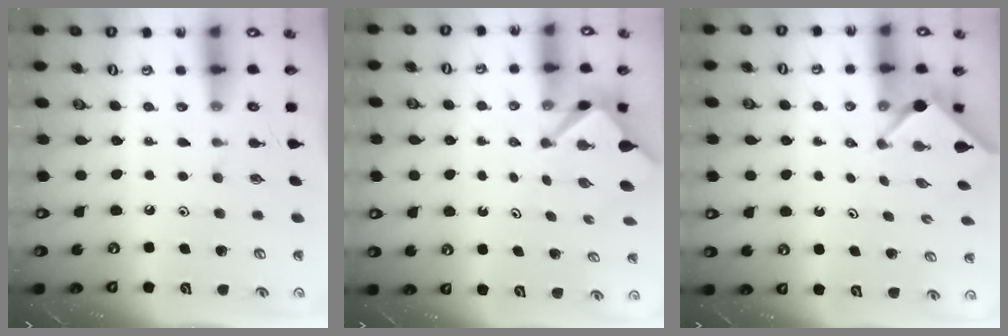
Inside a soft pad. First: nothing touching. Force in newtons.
{"total": 3.2, "press": 3.2, "slide": 0.3}
{"total": 2.4, "press": 2.4, "slide": 0.3}